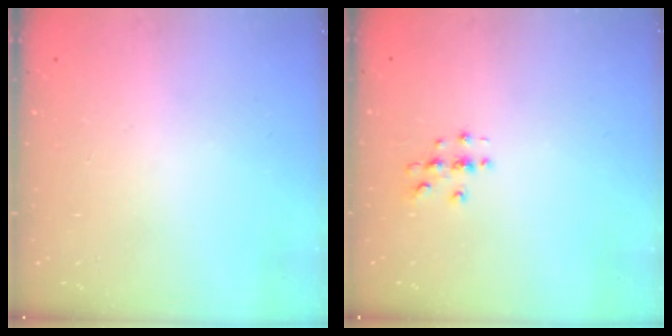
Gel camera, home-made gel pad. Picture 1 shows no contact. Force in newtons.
{"total": 2.7, "press": 2.7, "slide": 0.3}